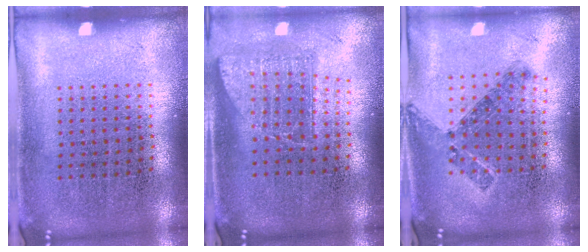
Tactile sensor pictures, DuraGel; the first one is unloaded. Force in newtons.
{"total": 1.5, "press": 1.2, "slide": 0.9}
{"total": 0.8, "press": 0.8, "slide": 0.2}